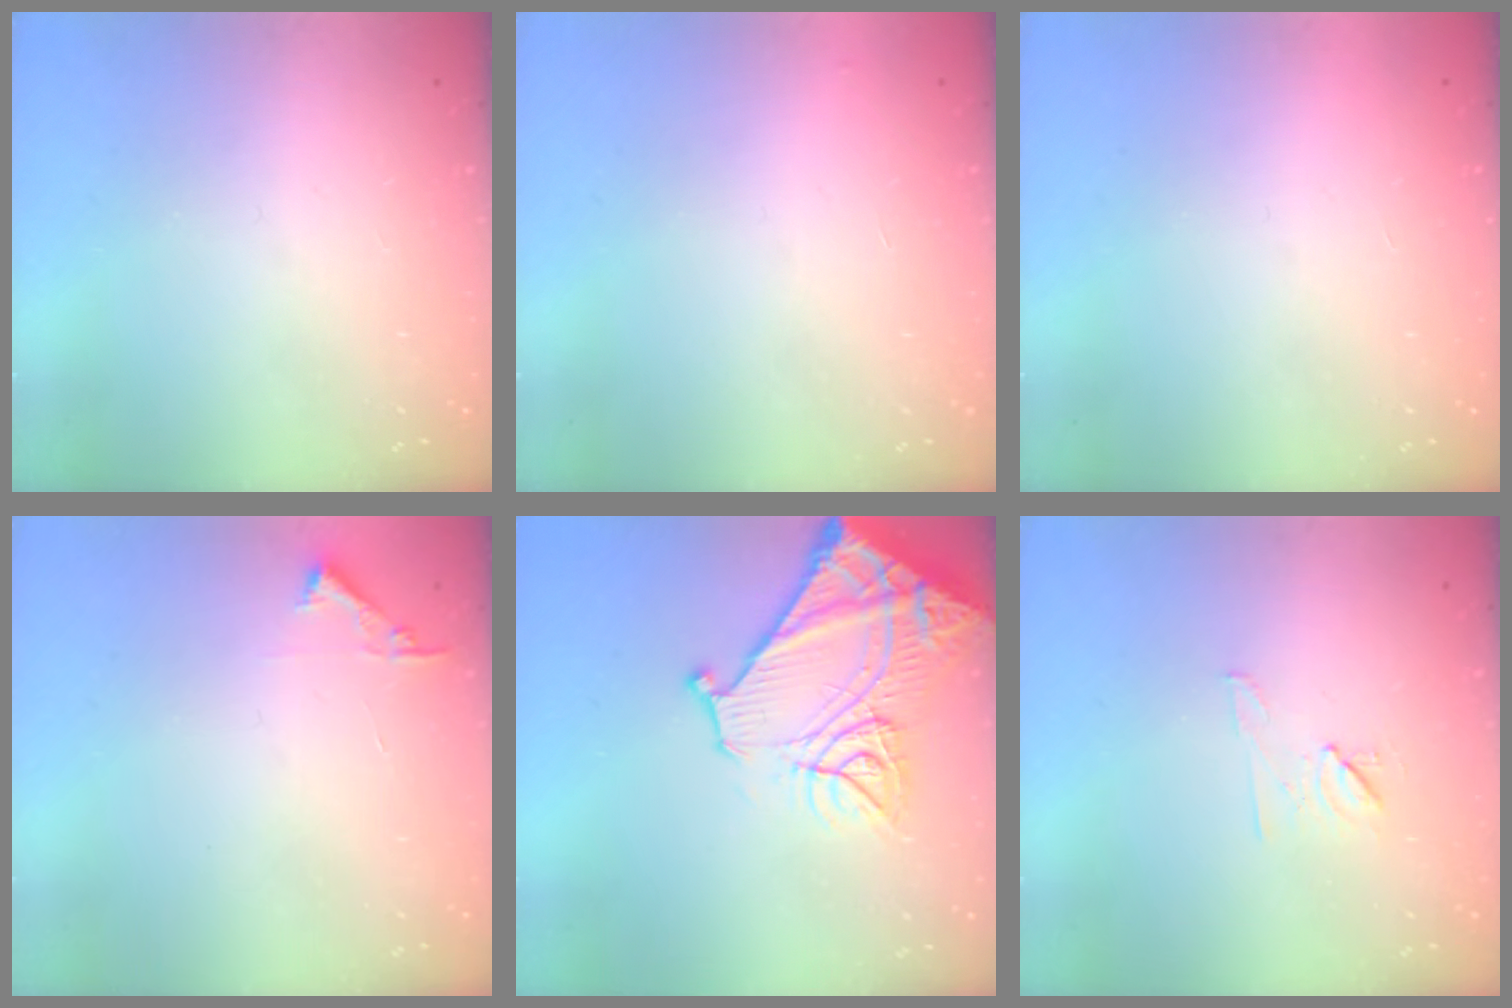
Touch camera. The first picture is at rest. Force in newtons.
{"total": 2.9, "press": 2.9, "slide": 0.1}
{"total": 1.5, "press": 1.5, "slide": 0.1}
{"total": 4.4, "press": 4.4, "slide": 0.4}
{"total": 22.0, "press": 21.8, "slide": 2.5}
{"total": 6.7, "press": 6.6, "slide": 1.1}